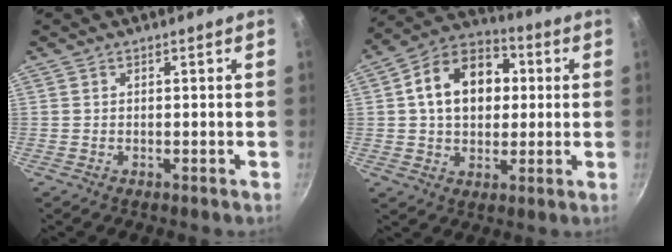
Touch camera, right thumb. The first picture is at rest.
{"total": 15.6, "force": [2.5, 11.3, 10.5], "torque": [-0.138, 0.026, 0.025]}